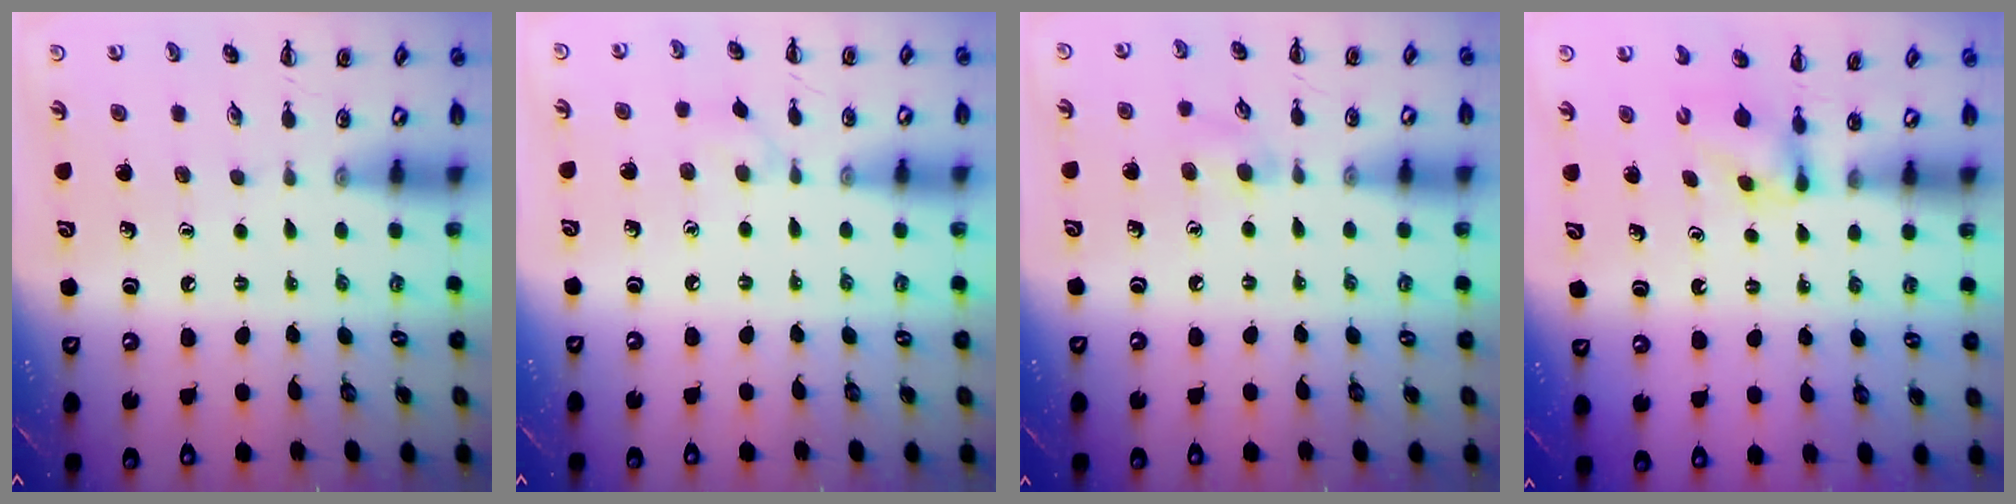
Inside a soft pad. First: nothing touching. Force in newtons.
{"total": 3.4, "press": 3.1, "slide": 1.2}
{"total": 7.2, "press": 6.8, "slide": 2.3}
{"total": 2.8, "press": 2.5, "slide": 1.3}